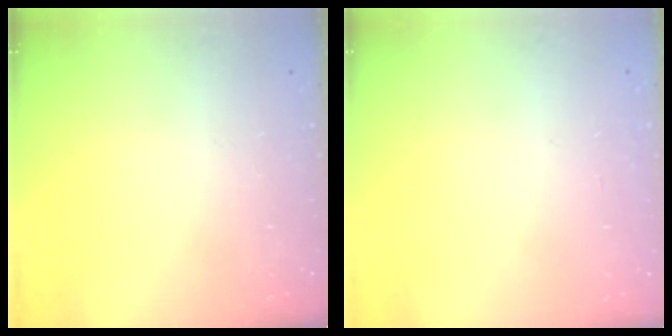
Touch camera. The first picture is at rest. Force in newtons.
{"total": 0.9, "press": 0.9, "slide": 0.0}